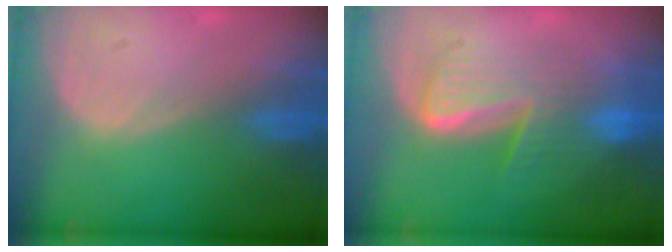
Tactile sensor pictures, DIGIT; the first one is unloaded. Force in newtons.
{"total": 7.3, "press": 7.3, "slide": 0.2}